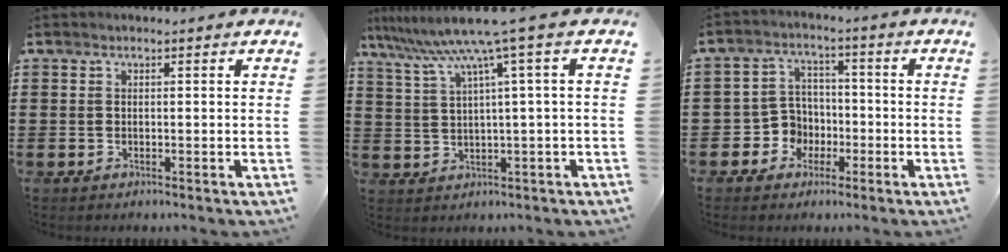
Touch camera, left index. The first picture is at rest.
{"total": 8.2, "force": [4.2, -0.9, 7.0], "torque": [-0.161, -0.032, 0.063]}
{"total": 5.3, "force": [-1.9, 4.8, 1.4], "torque": [-0.047, 0.009, -0.039]}